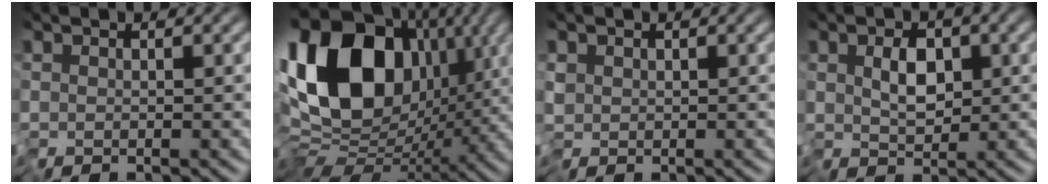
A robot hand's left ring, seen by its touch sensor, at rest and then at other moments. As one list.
[{"total": 16.4, "force": [3.5, 11.0, 11.6], "torque": [-0.206, 0.029, 0.042]}, {"total": 0.9, "force": [-0.2, 0.8, 0.3], "torque": [-0.007, 0.000, -0.004]}, {"total": 3.0, "force": [-0.2, 1.6, 2.6], "torque": [-0.033, -0.003, -0.003]}]